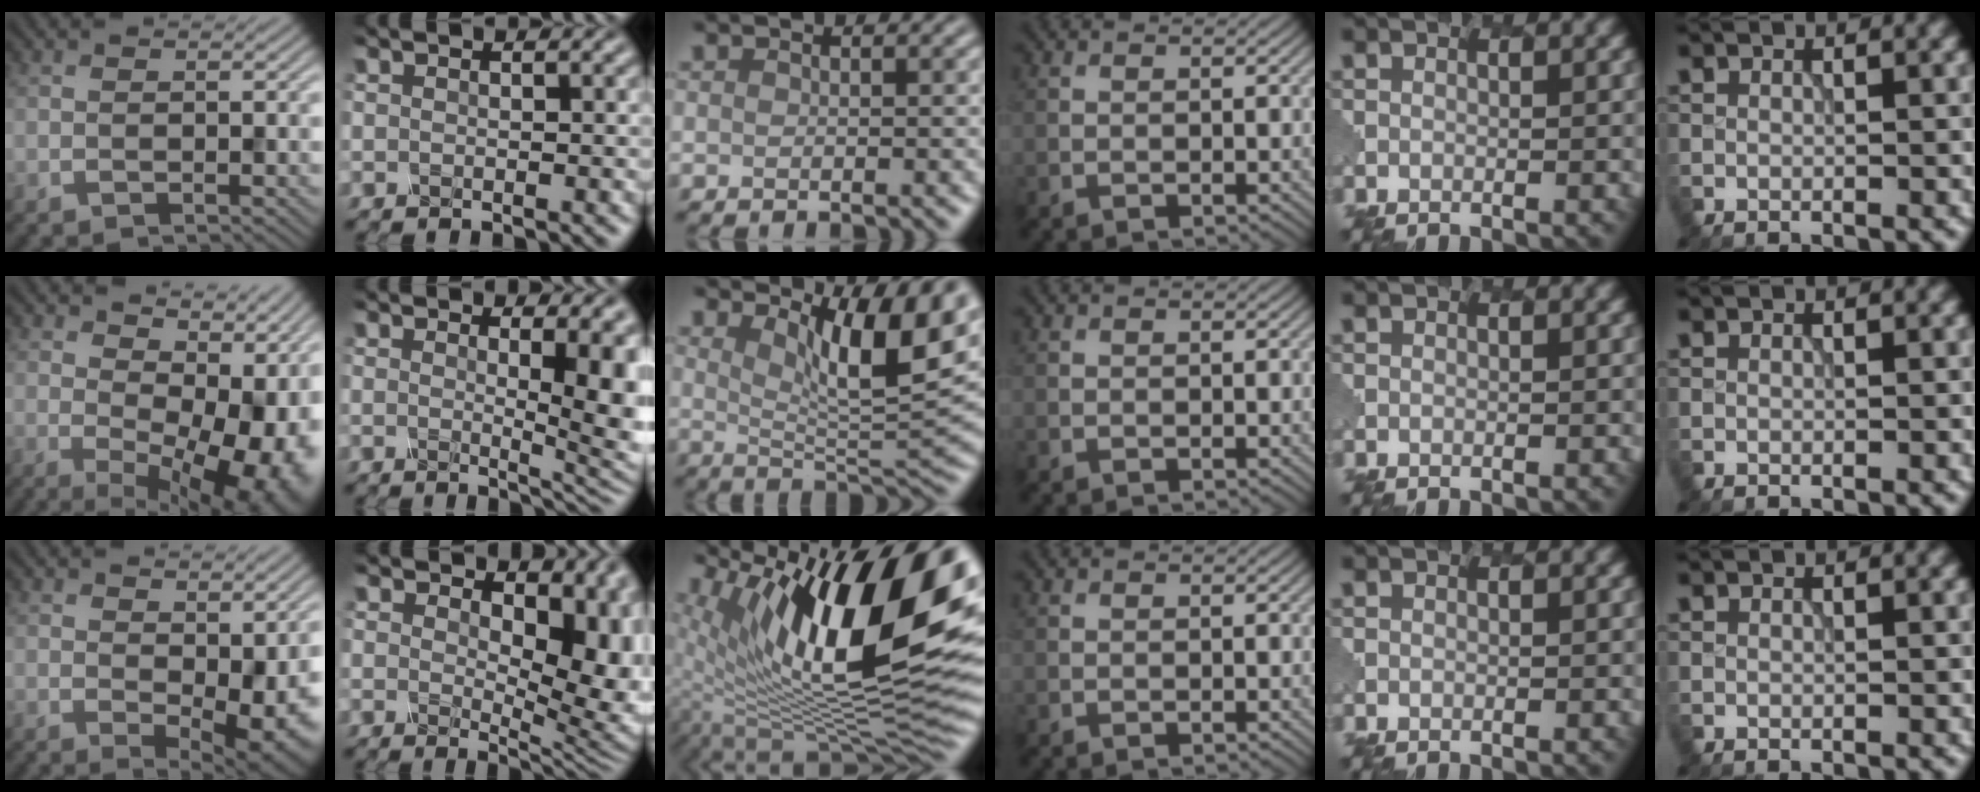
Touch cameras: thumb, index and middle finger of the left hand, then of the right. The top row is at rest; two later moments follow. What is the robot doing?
{"motion": "dispense", "object": "dispenser bottle"}